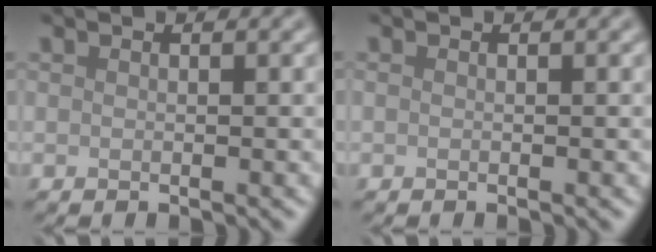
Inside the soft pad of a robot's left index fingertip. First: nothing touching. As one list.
[{"total": 0.0}]